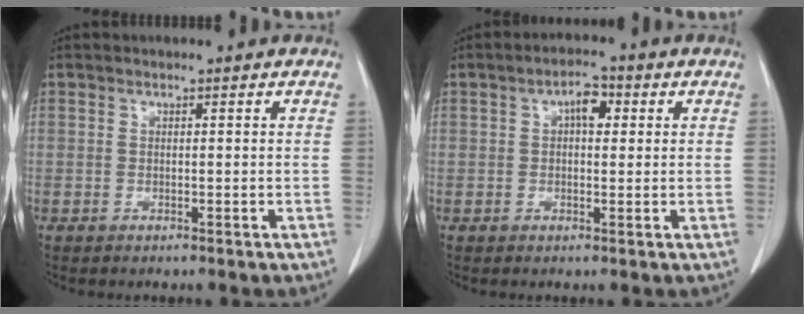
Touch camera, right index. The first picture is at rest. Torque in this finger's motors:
{"motor_torque": [0.62, 0.08, 0.05, 0.05]}